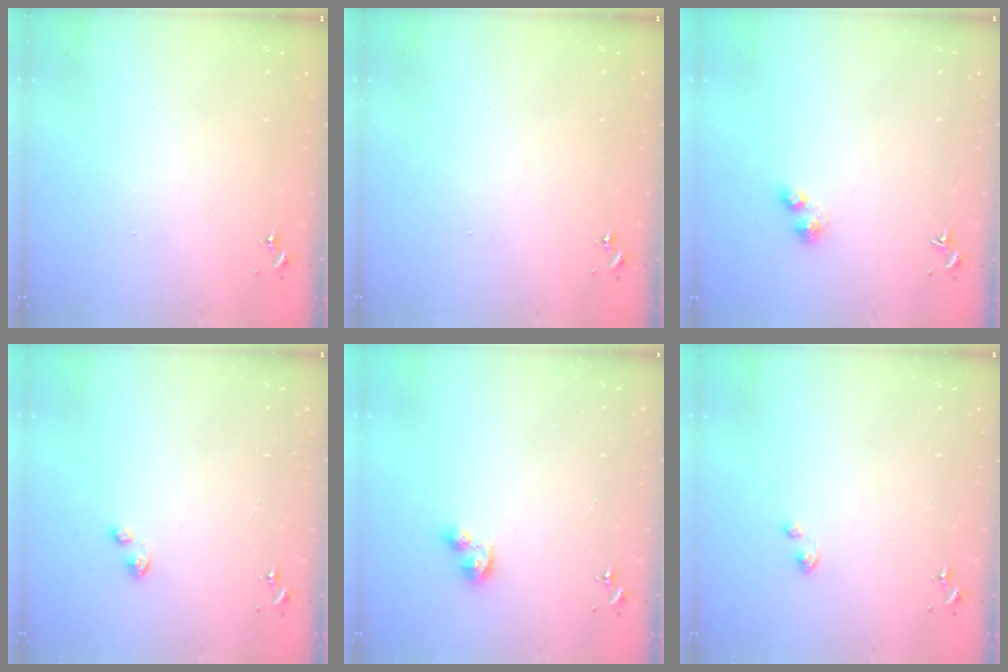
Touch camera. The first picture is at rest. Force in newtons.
{"total": 0.0}
{"total": 4.0, "press": 3.9, "slide": 0.6}
{"total": 2.2, "press": 2.2, "slide": 0.3}
{"total": 4.0, "press": 4.0, "slide": 0.8}
{"total": 2.2, "press": 2.2, "slide": 0.2}